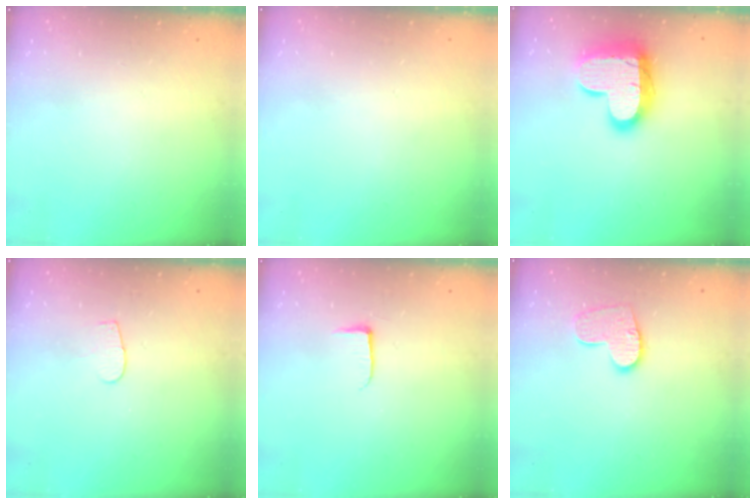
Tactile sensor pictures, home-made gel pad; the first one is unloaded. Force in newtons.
{"total": 0.6, "press": 0.6, "slide": 0.2}
{"total": 18.5, "press": 18.5, "slide": 1.4}
{"total": 3.2, "press": 3.2, "slide": 0.3}
{"total": 4.0, "press": 4.0, "slide": 0.5}
{"total": 10.4, "press": 10.4, "slide": 0.7}